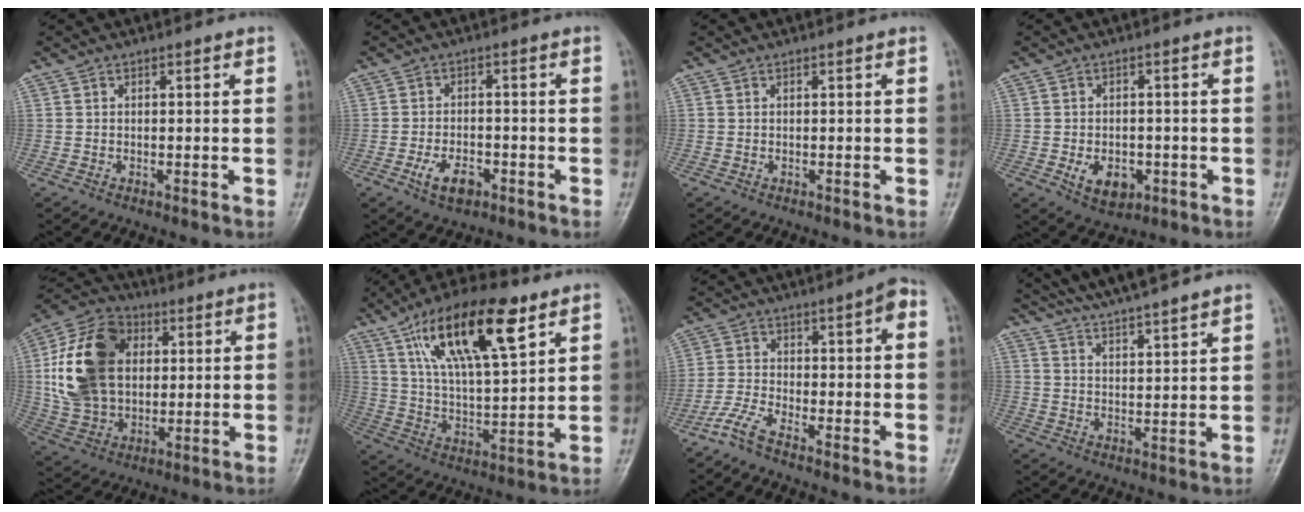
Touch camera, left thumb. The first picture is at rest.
{"total": 5.5, "force": [-2.7, 3.2, 3.6], "torque": [-0.060, 0.012, -0.045]}
{"total": 0.0}
{"total": 6.3, "force": [-2.0, 4.5, 4.0], "torque": [-0.049, 0.005, -0.022]}
{"total": 19.8, "force": [3.5, 14.2, 13.4], "torque": [-0.232, 0.007, 0.066]}
{"total": 20.3, "force": [10.3, 6.9, 16.1], "torque": [-0.259, -0.024, 0.182]}
{"total": 6.8, "force": [-3.8, 1.2, 5.5], "torque": [-0.102, 0.045, -0.075]}
{"total": 14.2, "force": [12.6, 1.0, 6.4], "torque": [-0.093, -0.027, 0.197]}